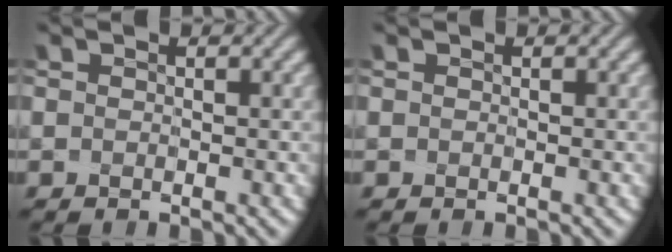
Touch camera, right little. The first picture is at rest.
{"total": 0.0}